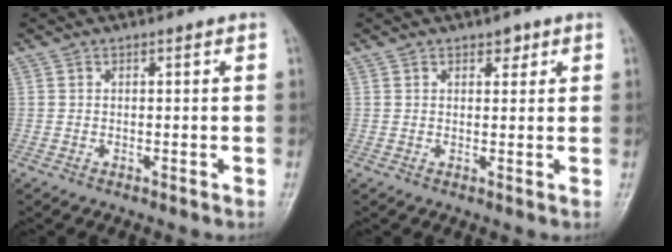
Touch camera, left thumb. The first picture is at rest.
{"total": 2.0, "force": [1.3, 1.2, 1.0], "torque": [0.001, -0.005, 0.015]}